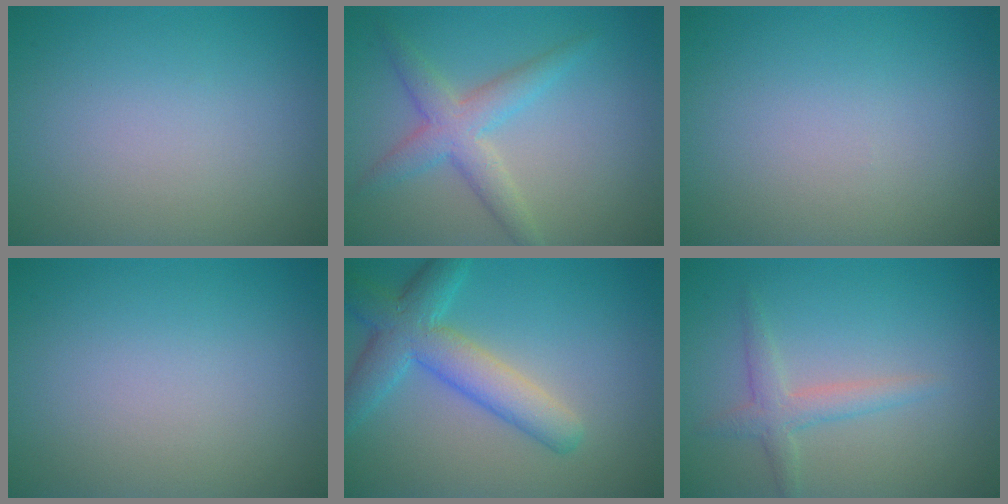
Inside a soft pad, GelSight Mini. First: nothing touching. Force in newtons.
{"total": 3.7, "press": 3.7, "slide": 0.1}
{"total": 0.0}
{"total": 0.0}
{"total": 5.7, "press": 5.6, "slide": 0.2}
{"total": 2.2, "press": 2.2, "slide": 0.1}